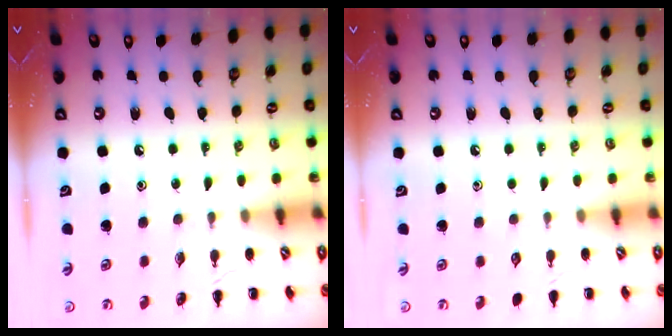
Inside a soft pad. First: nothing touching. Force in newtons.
{"total": 0.0}